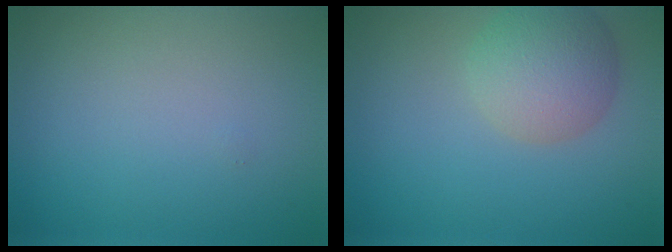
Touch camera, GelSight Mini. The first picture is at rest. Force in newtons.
{"total": 4.8, "press": 4.8, "slide": 0.3}